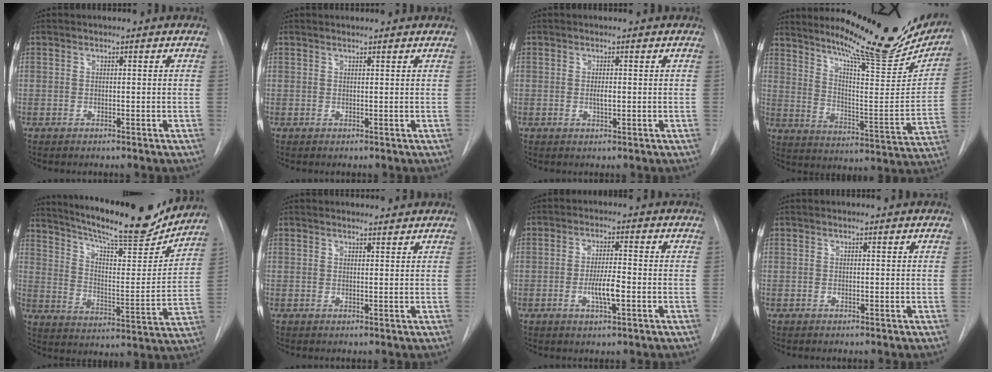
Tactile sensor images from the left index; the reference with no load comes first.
{"total": 1.6, "force": [1.6, 0.0, 0.4], "torque": [-0.011, 0.009, 0.019]}
{"total": 1.2, "force": [-0.4, 0.3, 1.1], "torque": [-0.020, -0.004, -0.003]}
{"total": 21.1, "force": [18.4, 2.2, 10.1], "torque": [-0.155, -0.067, 0.254]}
{"total": 20.0, "force": [18.0, 2.4, 8.4], "torque": [-0.141, -0.031, 0.264]}
{"total": 1.9, "force": [1.8, 0.3, 0.1], "torque": [-0.006, -0.001, 0.024]}
{"total": 4.9, "force": [-1.8, 0.7, 4.5], "torque": [-0.084, -0.005, -0.029]}
{"total": 0.0}